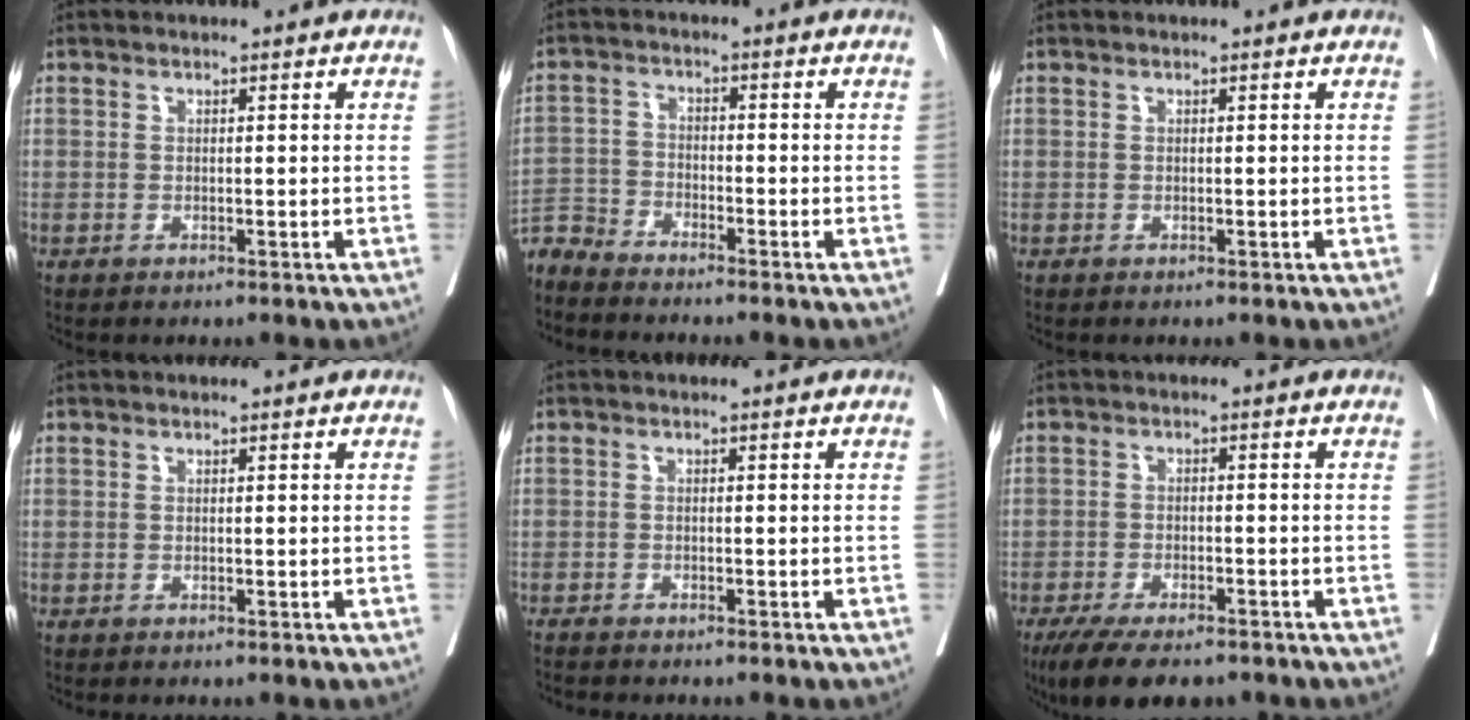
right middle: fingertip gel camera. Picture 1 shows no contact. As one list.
[{"total": 4.3, "force": [-4.3, 0.0, -0.2], "torque": [0.011, -0.010, -0.085]}, {"total": 0.0}, {"total": 0.0}, {"total": 2.6, "force": [-2.4, -0.1, 1.0], "torque": [-0.015, -0.002, -0.037]}, {"total": 10.0, "force": [-7.7, 3.3, 5.5], "torque": [-0.080, -0.010, -0.118]}]